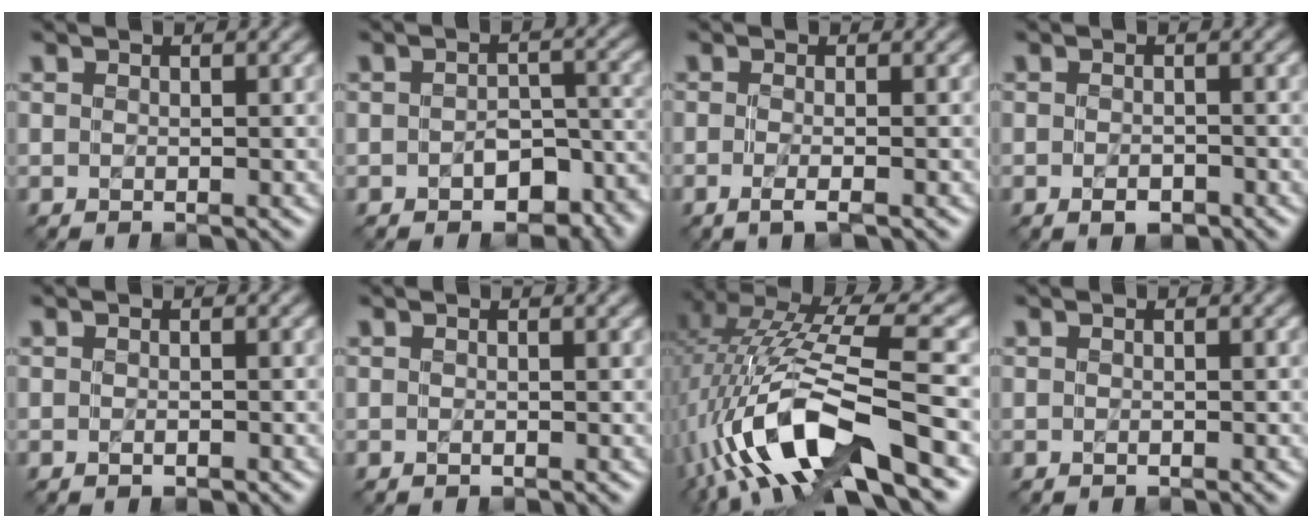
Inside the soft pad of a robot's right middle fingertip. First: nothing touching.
{"total": 5.1, "force": [-2.5, 3.0, 3.2], "torque": [-0.036, -0.005, -0.037]}
{"total": 2.2, "force": [-0.7, 0.7, 1.9], "torque": [-0.028, -0.007, -0.017]}
{"total": 1.6, "force": [-0.8, 0.8, 1.1], "torque": [-0.019, -0.003, -0.015]}
{"total": 0.6, "force": [-0.3, 0.2, 0.5], "torque": [-0.009, -0.002, -0.003]}
{"total": 0.8, "force": [0.3, 0.3, 0.7], "torque": [-0.009, 0.004, 0.000]}
{"total": 12.9, "force": [-3.6, 4.0, 11.8], "torque": [-0.232, 0.014, -0.061]}
{"total": 0.0}